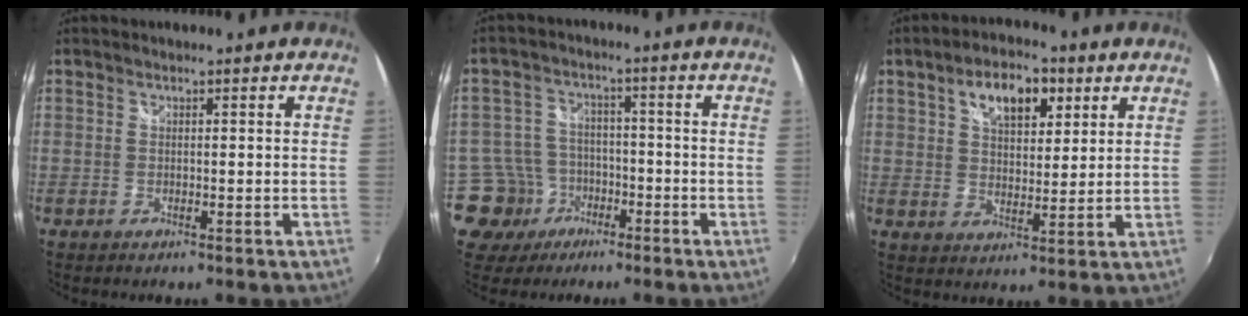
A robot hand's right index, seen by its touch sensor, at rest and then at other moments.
{"total": 9.3, "force": [-4.6, 7.9, 1.4], "torque": [-0.054, 0.026, -0.068]}
{"total": 10.0, "force": [4.8, 5.2, 7.0], "torque": [-0.113, 0.023, 0.079]}